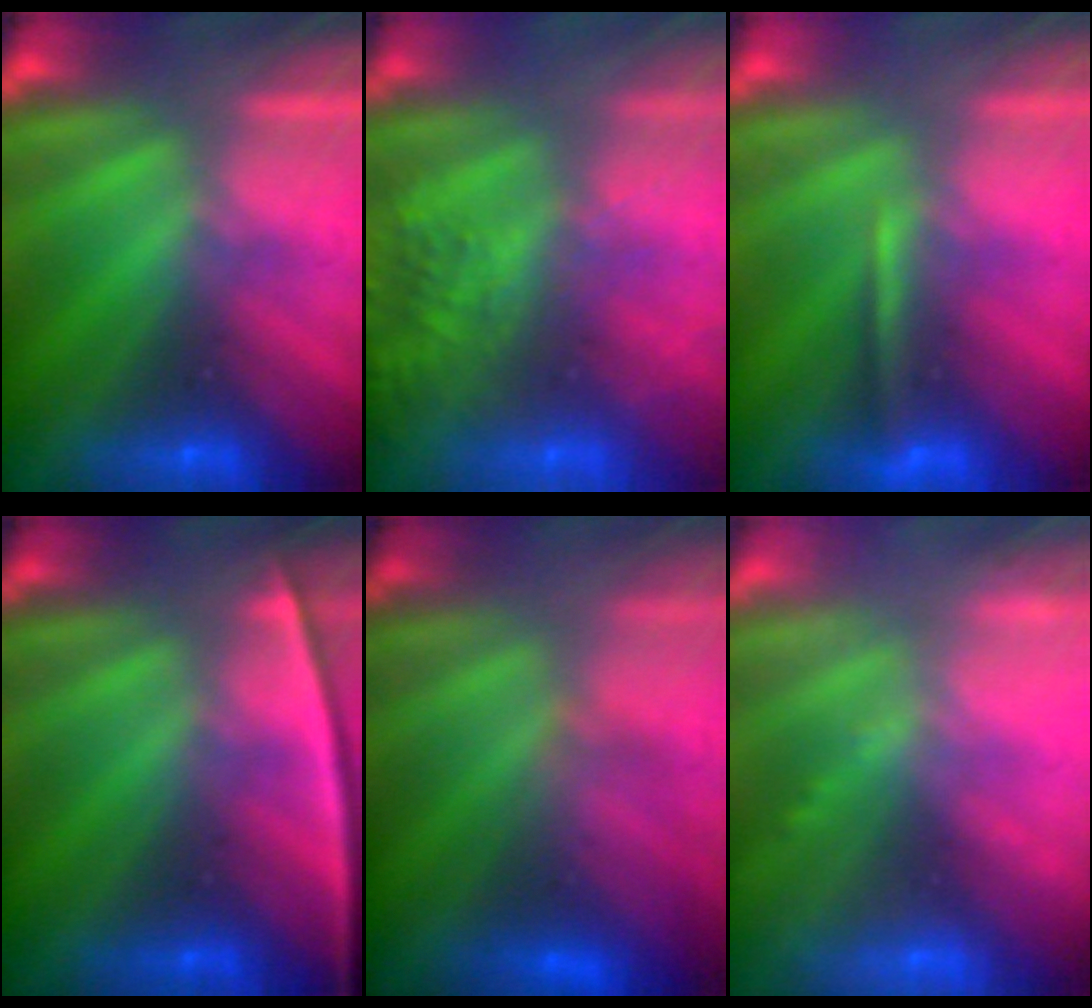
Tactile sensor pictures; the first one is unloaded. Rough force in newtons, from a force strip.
{"total": 7.8}
{"total": 1.3}
{"total": 2.3}
{"total": 4.5}
{"total": 2.4}